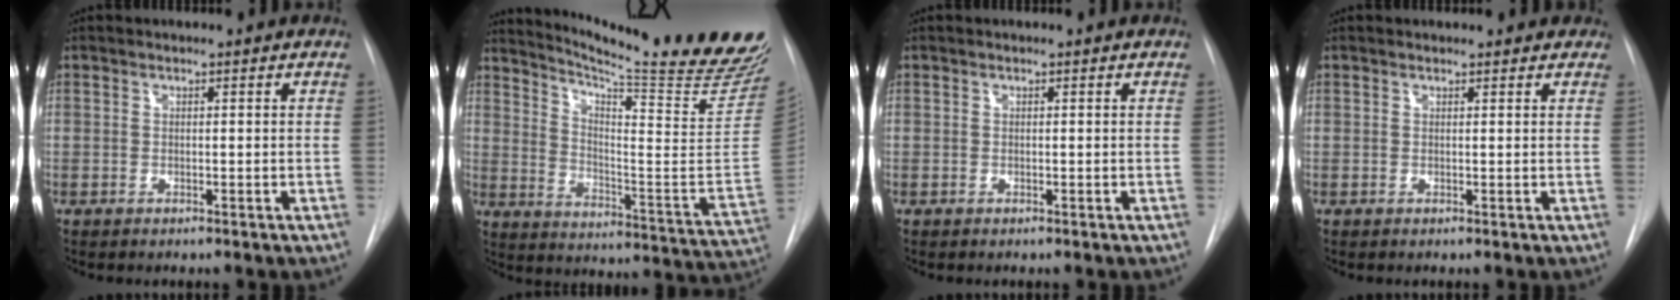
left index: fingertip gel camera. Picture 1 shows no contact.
{"total": 25.4, "force": [22.0, -1.3, 12.5], "torque": [-0.196, -0.119, 0.295]}
{"total": 0.0}
{"total": 4.7, "force": [4.2, 1.8, 1.2], "torque": [-0.004, 0.007, 0.033]}